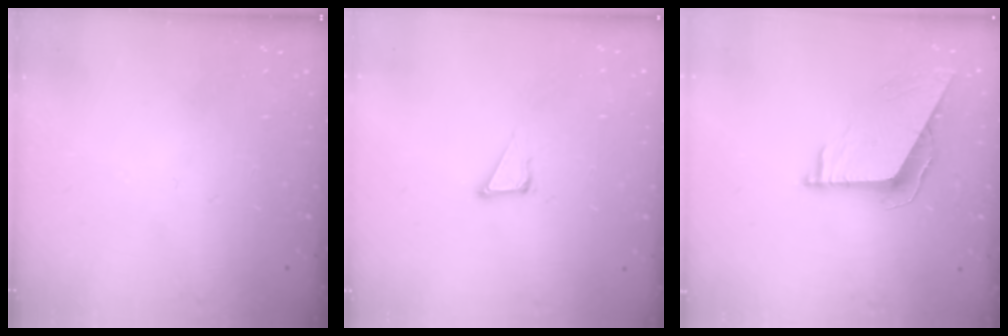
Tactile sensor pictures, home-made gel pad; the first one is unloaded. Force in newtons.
{"total": 3.8, "press": 3.7, "slide": 0.2}
{"total": 7.5, "press": 7.5, "slide": 0.1}